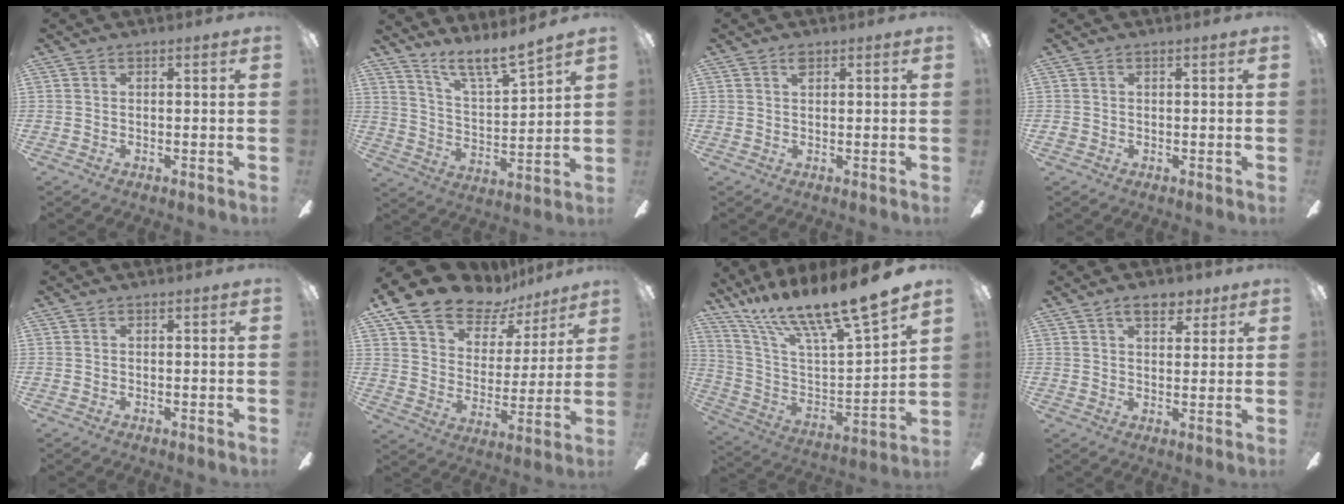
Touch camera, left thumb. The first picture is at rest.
{"total": 10.3, "force": [9.2, 0.8, 4.4], "torque": [-0.089, -0.066, 0.161]}
{"total": 1.6, "force": [1.1, 0.6, 1.0], "torque": [-0.023, 0.002, 0.019]}
{"total": 0.5, "force": [0.0, 0.4, 0.3], "torque": [-0.006, 0.003, -0.001]}
{"total": 0.0}
{"total": 15.6, "force": [12.9, 7.4, 4.9], "torque": [-0.103, -0.095, 0.233]}
{"total": 18.2, "force": [15.5, 1.3, 9.3], "torque": [-0.174, -0.121, 0.255]}
{"total": 6.3, "force": [4.2, 3.2, 3.6], "torque": [-0.045, -0.012, 0.072]}